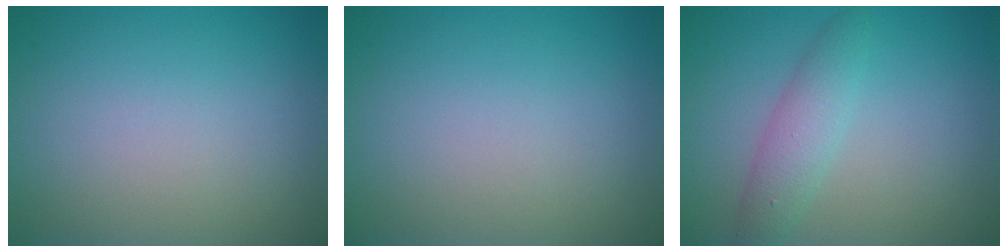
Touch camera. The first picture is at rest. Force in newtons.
{"total": 0.0}
{"total": 2.8, "press": 2.8, "slide": 0.1}